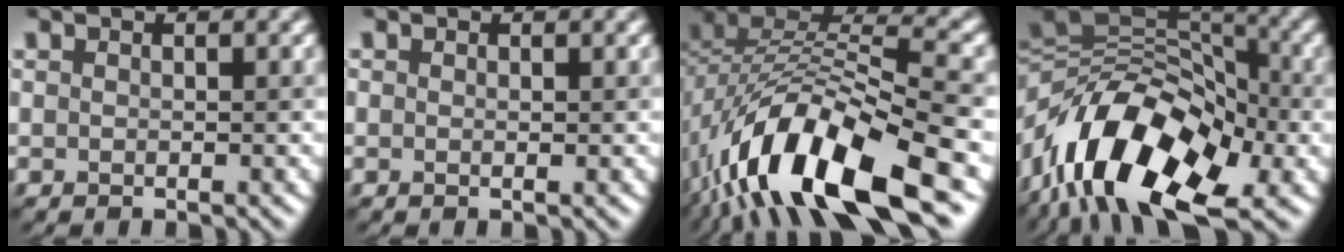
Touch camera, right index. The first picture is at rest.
{"total": 0.0}
{"total": 13.4, "force": [-6.4, 5.1, 10.6], "torque": [-0.190, 0.007, -0.117]}
{"total": 14.6, "force": [-5.8, 8.4, 10.6], "torque": [-0.178, 0.028, -0.118]}